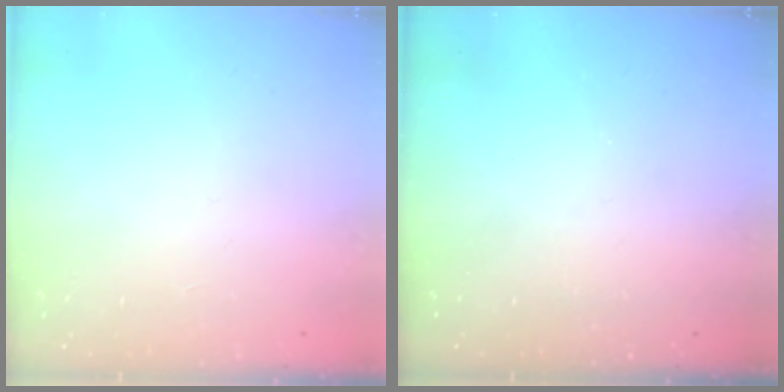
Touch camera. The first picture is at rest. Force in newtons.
{"total": 0.0}